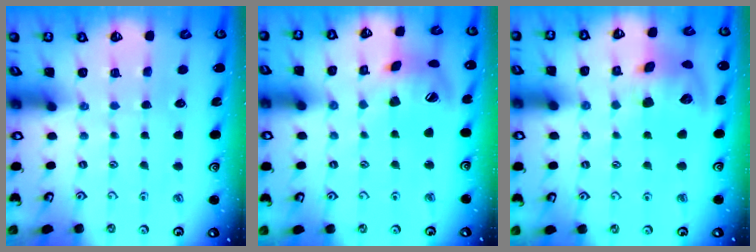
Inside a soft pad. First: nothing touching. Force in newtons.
{"total": 16.0, "press": 15.8, "slide": 2.3}
{"total": 14.4, "press": 14.2, "slide": 2.1}